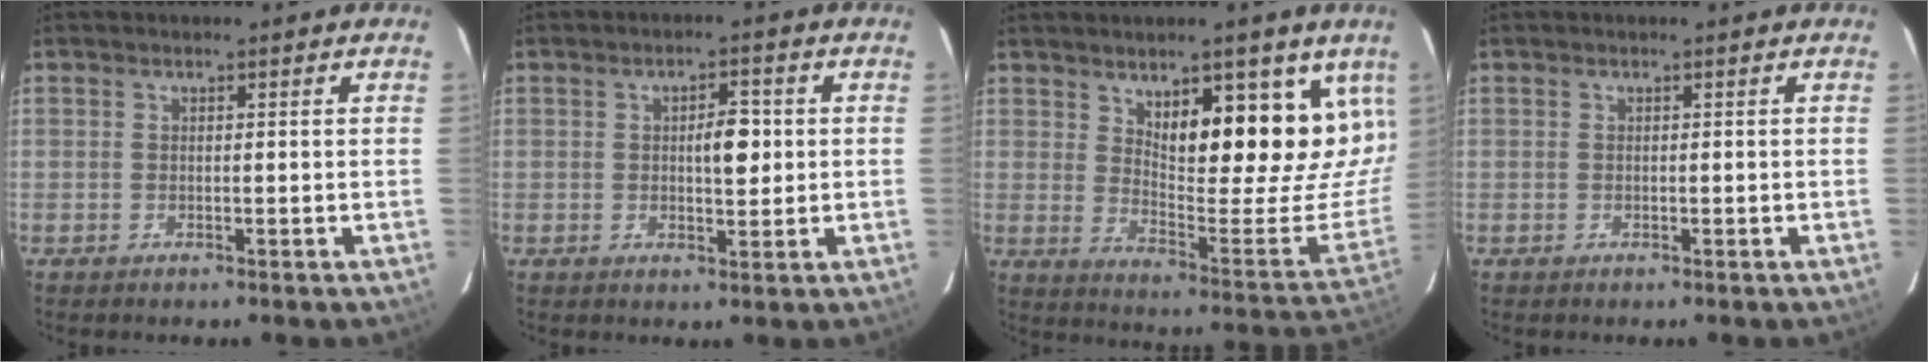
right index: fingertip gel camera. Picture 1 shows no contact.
{"total": 4.4, "force": [0.4, 1.5, 4.1], "torque": [-0.064, 0.005, 0.009]}
{"total": 18.0, "force": [9.2, 4.8, 14.7], "torque": [-0.185, -0.024, 0.142]}
{"total": 0.0}